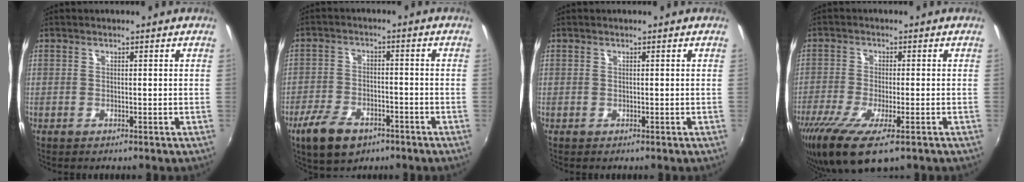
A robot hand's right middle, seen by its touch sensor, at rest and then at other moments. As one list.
[{"total": 10.2, "force": [-6.3, 5.3, 5.9], "torque": [-0.144, -0.015, -0.110]}, {"total": 0.0}, {"total": 11.6, "force": [-7.1, 3.1, 8.6], "torque": [-0.189, -0.047, -0.126]}]